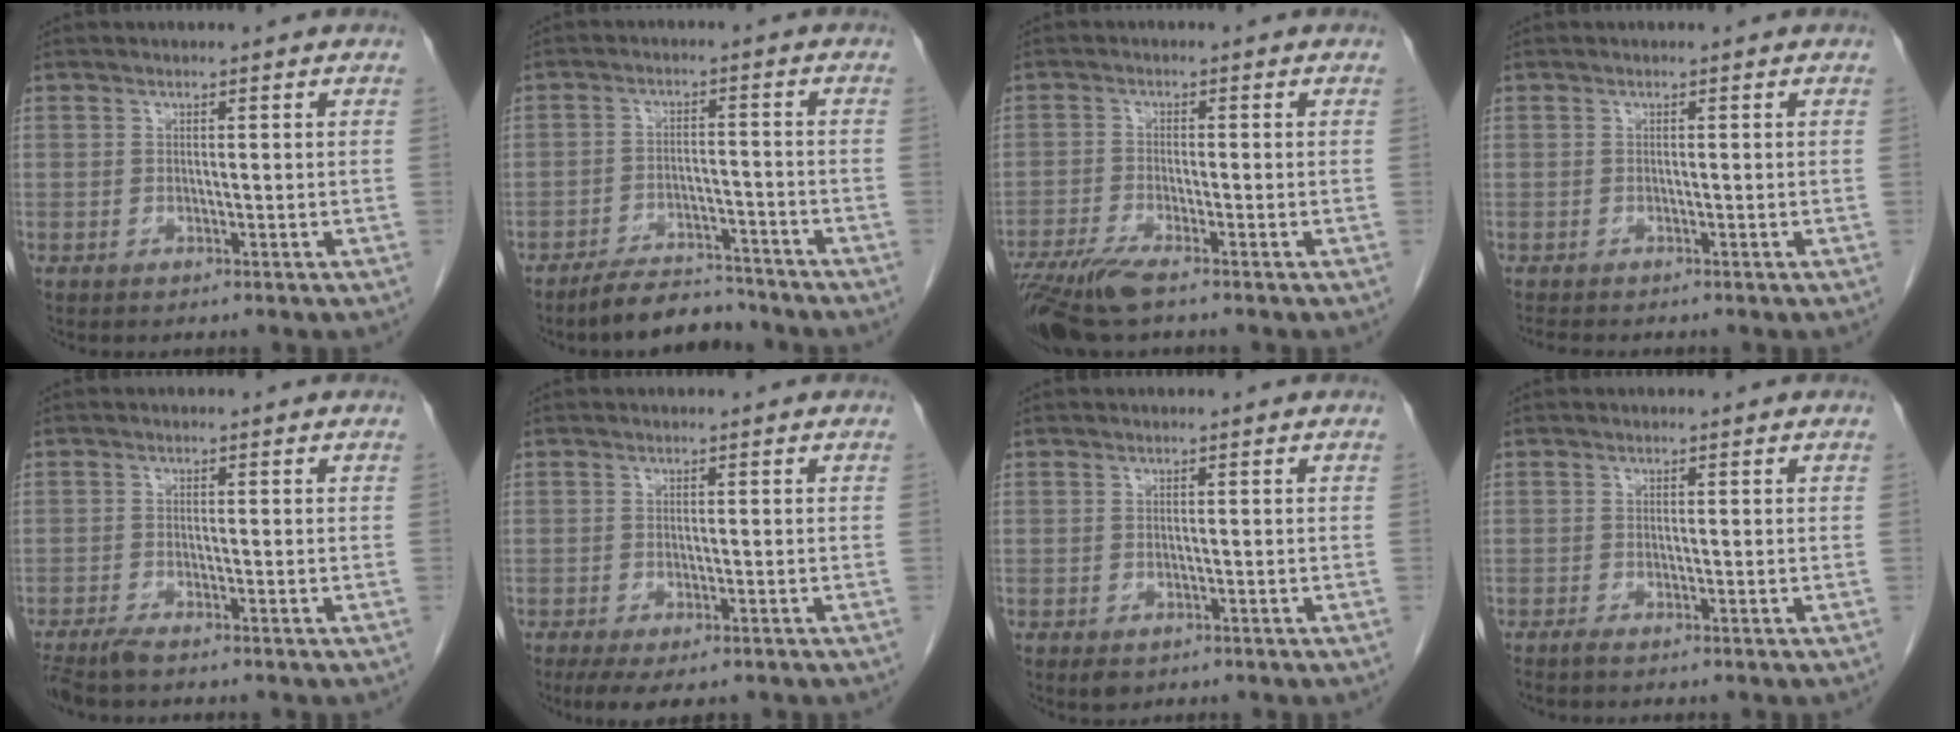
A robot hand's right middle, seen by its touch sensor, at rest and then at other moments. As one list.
[{"total": 6.8, "force": [-6.3, 1.8, 1.6], "torque": [-0.024, -0.004, -0.105]}, {"total": 7.3, "force": [-5.4, 0.7, 4.9], "torque": [-0.093, -0.019, -0.097]}, {"total": 2.3, "force": [-2.1, 0.4, 0.9], "torque": [-0.019, -0.006, -0.030]}, {"total": 3.0, "force": [-2.6, 0.1, 1.6], "torque": [-0.031, -0.008, -0.048]}, {"total": 5.4, "force": [-3.8, 1.7, 3.5], "torque": [-0.050, -0.013, -0.058]}, {"total": 1.7, "force": [-0.9, 1.0, 1.0], "torque": [-0.015, -0.001, -0.006]}, {"total": 0.7, "force": [-0.6, -0.1, 0.4], "torque": [-0.011, -0.002, -0.012]}]